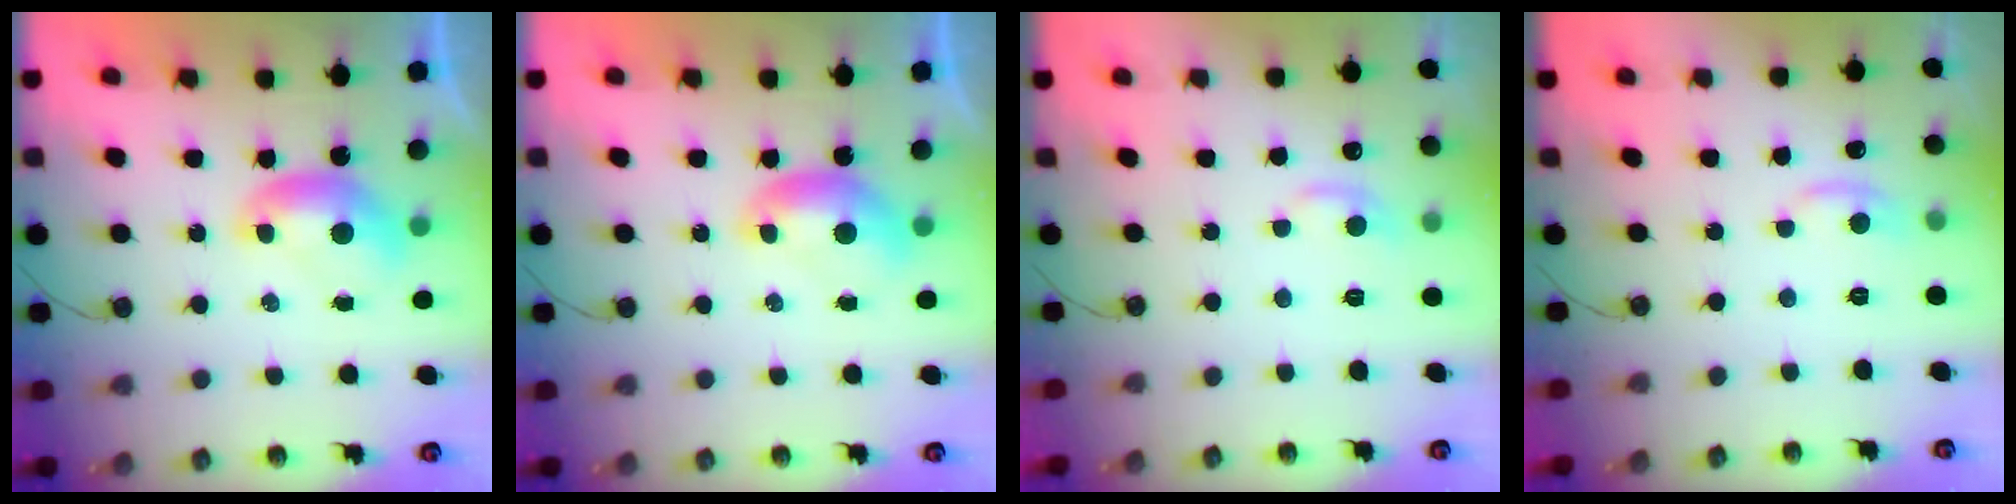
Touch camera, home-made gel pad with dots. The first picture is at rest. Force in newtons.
{"total": 0.0}
{"total": 0.8, "press": 0.5, "slide": 0.6}
{"total": 0.7, "press": 0.1, "slide": 0.7}